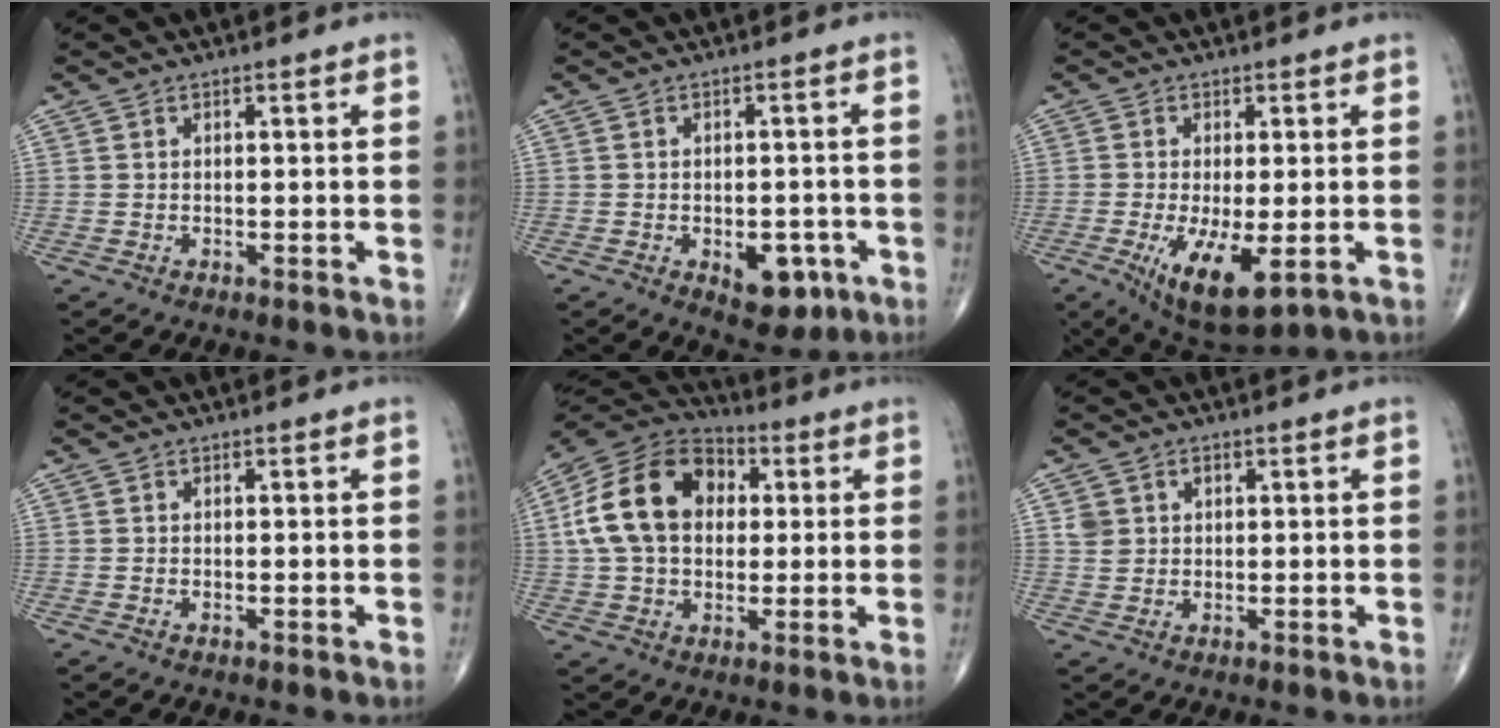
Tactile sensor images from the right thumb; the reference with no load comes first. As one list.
[{"total": 7.2, "force": [-2.8, 4.2, 5.1], "torque": [-0.043, 0.008, -0.027]}, {"total": 11.2, "force": [-3.4, 4.1, 9.8], "torque": [-0.170, -0.024, -0.044]}, {"total": 0.0}, {"total": 18.7, "force": [3.1, 13.2, 12.9], "torque": [-0.225, 0.022, 0.047]}, {"total": 3.4, "force": [1.2, 2.9, 1.3], "torque": [-0.010, -0.005, 0.026]}]